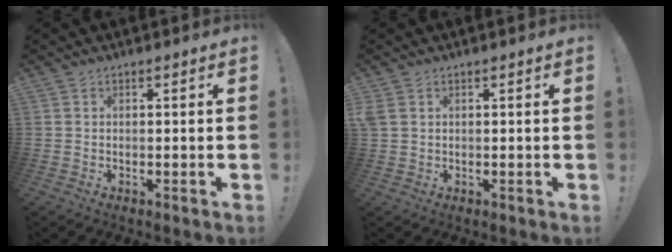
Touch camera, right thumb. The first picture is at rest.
{"total": 2.4, "force": [0.9, 1.6, 1.5], "torque": [-0.035, 0.007, 0.019]}